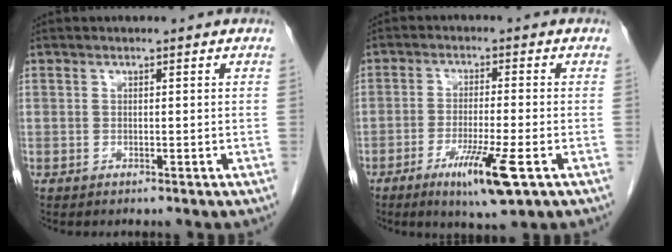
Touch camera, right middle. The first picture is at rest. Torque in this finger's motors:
{"motor_torque": [1.24, -0.90, 0.20, 0.10]}